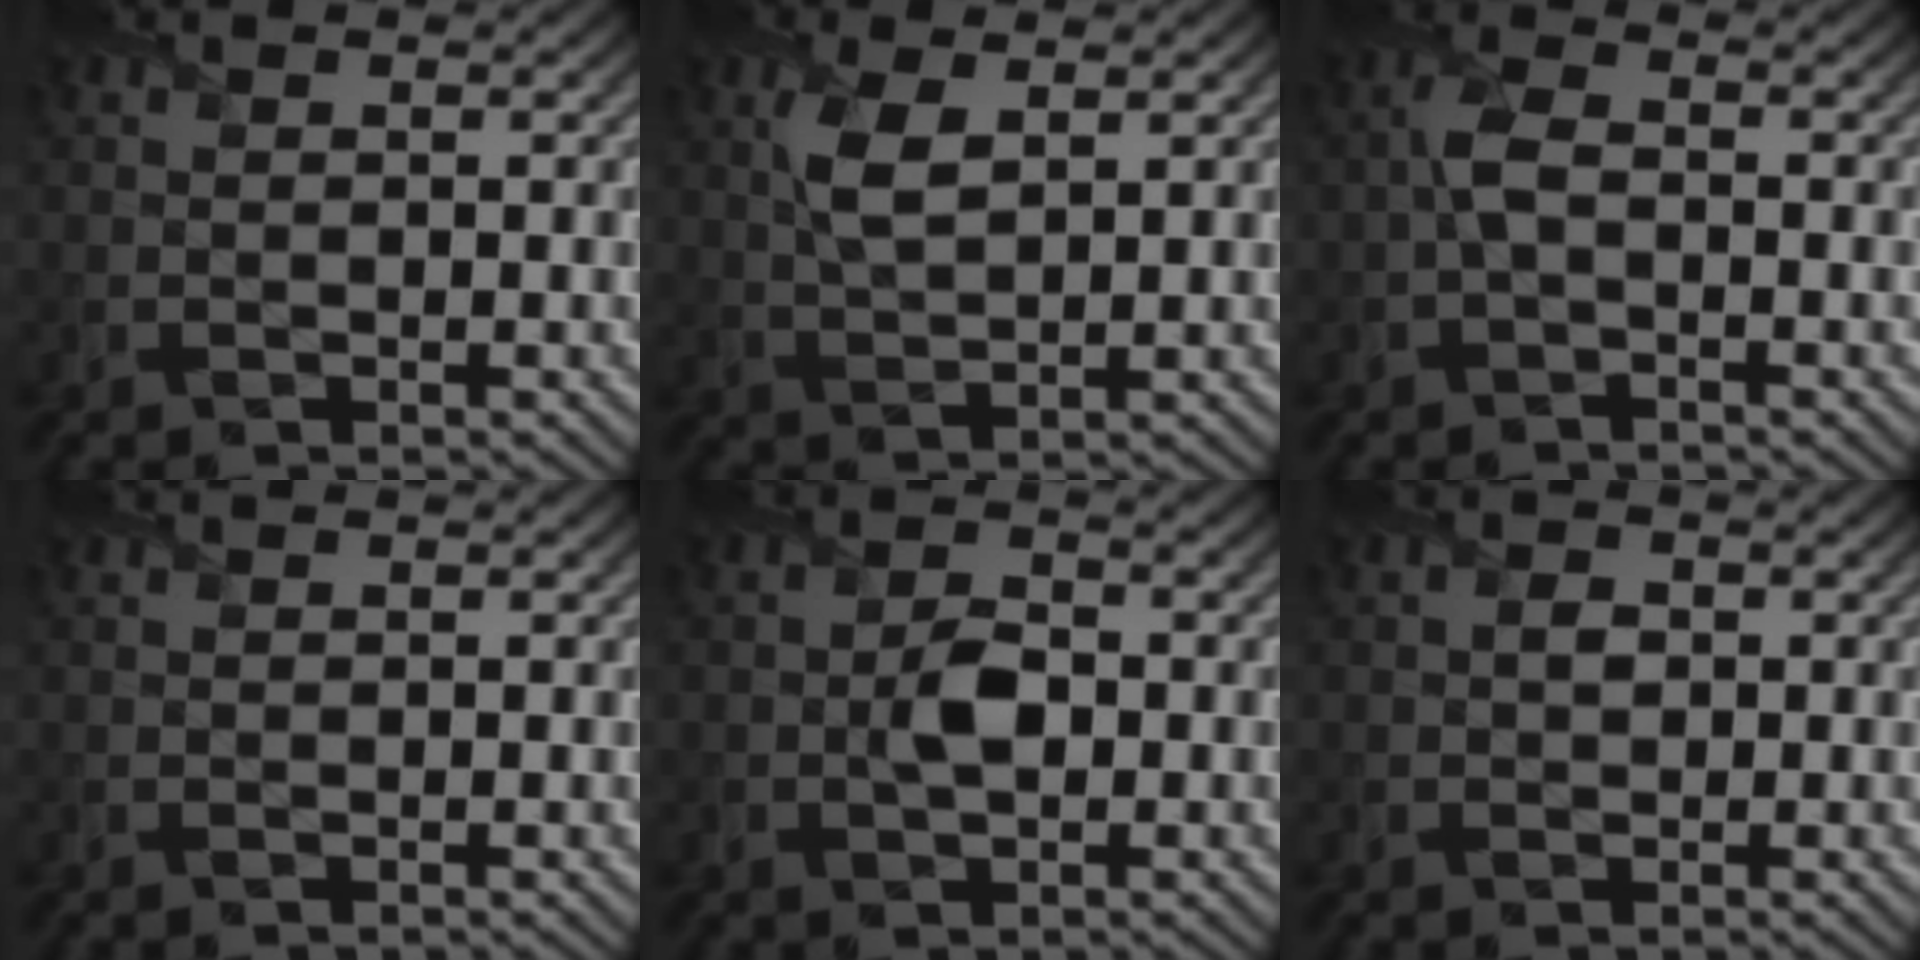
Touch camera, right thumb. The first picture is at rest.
{"total": 4.2, "force": [1.5, 1.7, 3.5], "torque": [-0.087, 0.001, 0.032]}
{"total": 3.0, "force": [-0.6, 1.4, 2.6], "torque": [-0.058, 0.006, -0.017]}
{"total": 0.0}
{"total": 3.2, "force": [-0.6, 2.0, 2.5], "torque": [-0.048, -0.001, -0.012]}
{"total": 1.1, "force": [0.0, 1.0, 0.6], "torque": [-0.011, 0.000, -0.003]}